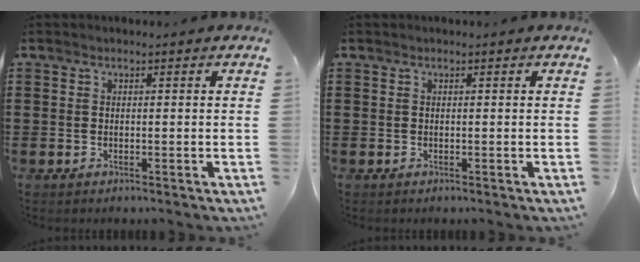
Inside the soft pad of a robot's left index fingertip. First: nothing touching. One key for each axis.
{"total": 0.0}